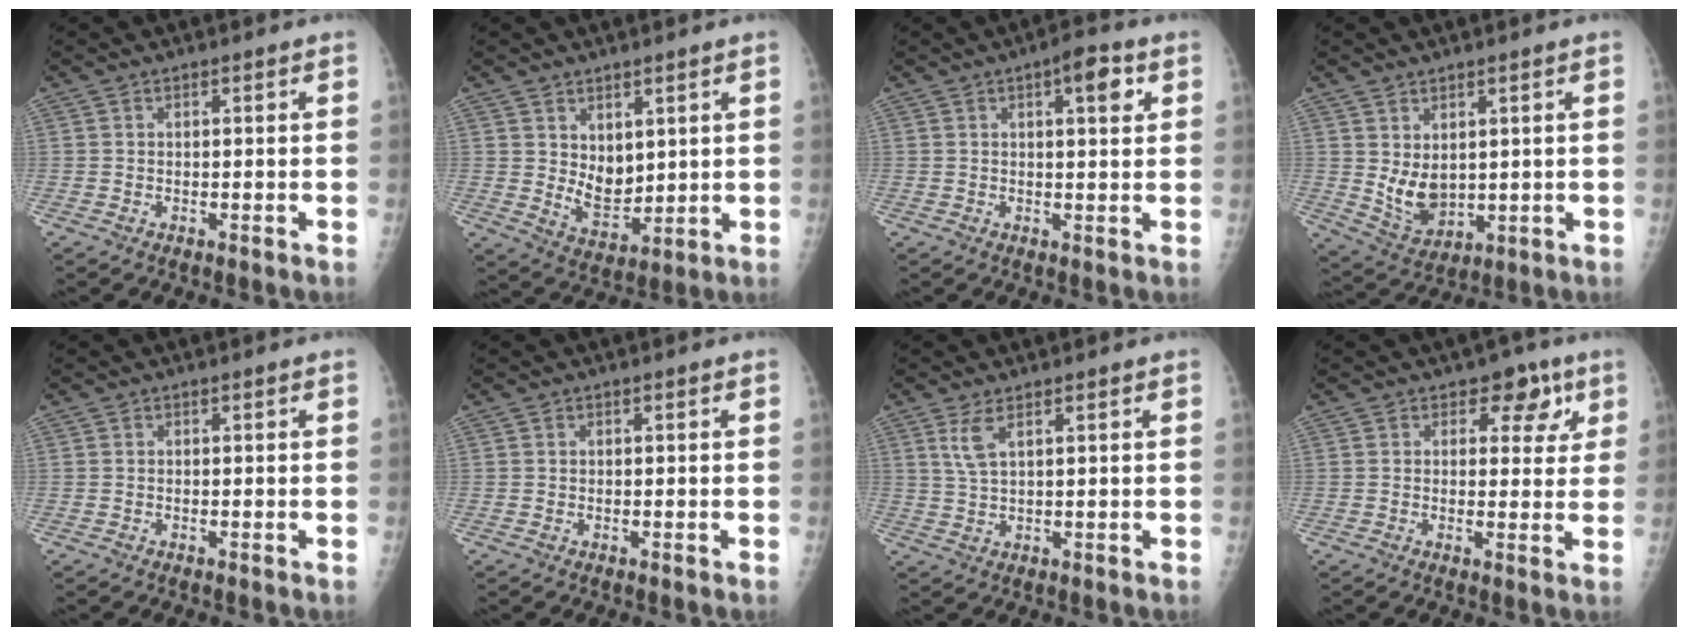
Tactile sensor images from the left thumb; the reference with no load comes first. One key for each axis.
{"total": 6.7, "fx": 2.3, "fy": 4.4, "fz": 4.4, "tx": -0.053, "ty": -0.029, "tz": 0.058}
{"total": 5.7, "fx": 2.4, "fy": 1.8, "fz": 4.8, "tx": -0.057, "ty": -0.005, "tz": 0.029}
{"total": 7.1, "fx": 1.5, "fy": 4.7, "fz": 5.2, "tx": -0.073, "ty": -0.024, "tz": 0.050}
{"total": 0.0}
{"total": 0.0}
{"total": 3.6, "fx": 1.9, "fy": 0.9, "fz": 3.0, "tx": -0.069, "ty": -0.009, "tz": 0.047}
{"total": 6.4, "fx": 3.2, "fy": 4.2, "fz": 3.7, "tx": -0.003, "ty": -0.008, "tz": 0.034}